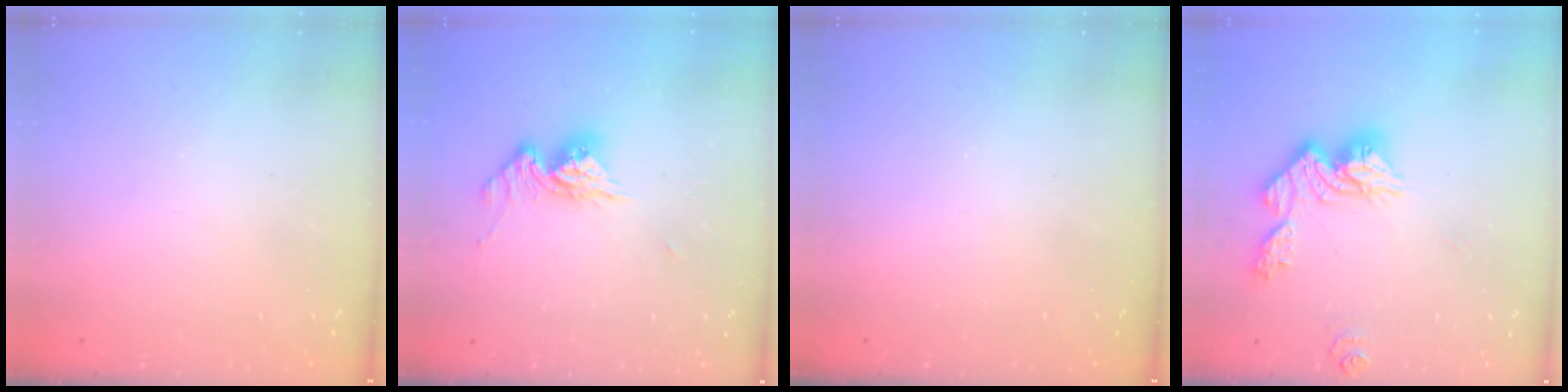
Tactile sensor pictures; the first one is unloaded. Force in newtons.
{"total": 10.3, "press": 10.3, "slide": 1.0}
{"total": 0.0}
{"total": 13.4, "press": 13.3, "slide": 1.2}